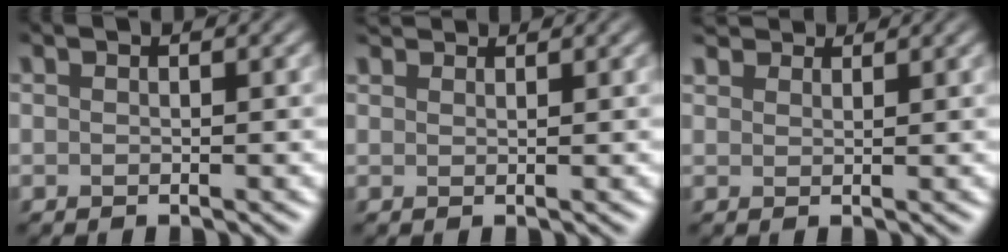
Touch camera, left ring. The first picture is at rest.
{"total": 2.7, "force": [2.6, 0.6, 0.7], "torque": [-0.017, 0.001, 0.039]}
{"total": 2.9, "force": [2.6, 1.0, 0.6], "torque": [-0.024, 0.003, 0.045]}